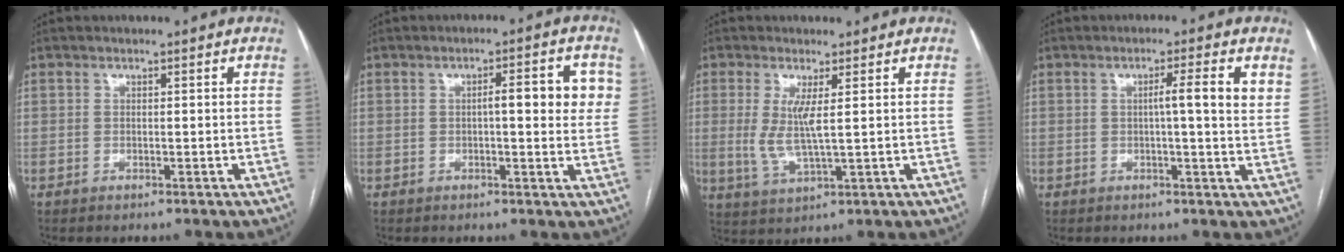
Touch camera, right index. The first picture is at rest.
{"total": 6.8, "force": [1.1, 1.4, 6.6], "torque": [-0.086, 0.014, 0.010]}
{"total": 5.3, "force": [0.9, 0.4, 5.2], "torque": [-0.119, -0.011, 0.024]}
{"total": 5.3, "force": [1.5, -0.2, 5.1], "torque": [-0.074, 0.005, 0.017]}